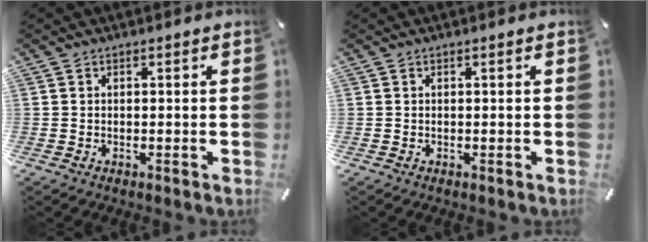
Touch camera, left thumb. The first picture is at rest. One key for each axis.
{"total": 0.0}